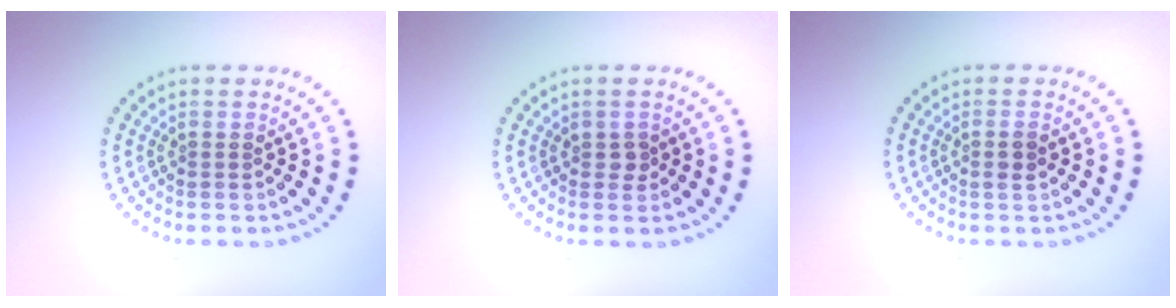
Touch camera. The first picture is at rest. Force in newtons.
{"total": 0.8, "press": 0.8, "slide": 0.2}
{"total": 1.1, "press": 1.0, "slide": 0.2}